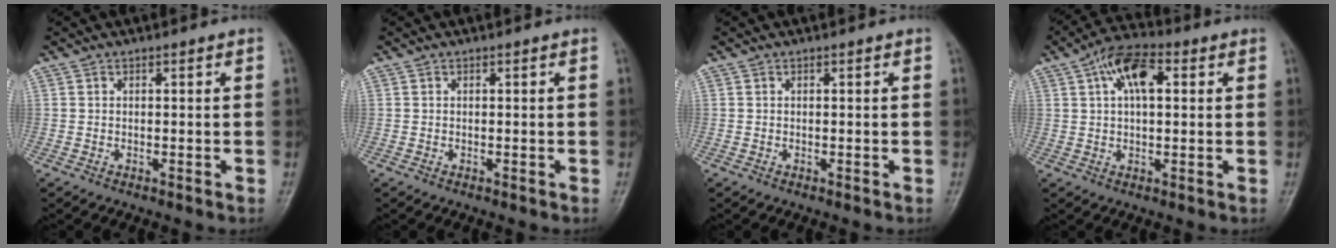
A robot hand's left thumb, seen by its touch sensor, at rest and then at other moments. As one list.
[{"total": 0.0}, {"total": 0.0}, {"total": 9.1, "force": [2.9, 4.5, 7.4], "torque": [-0.126, 0.017, 0.041]}]